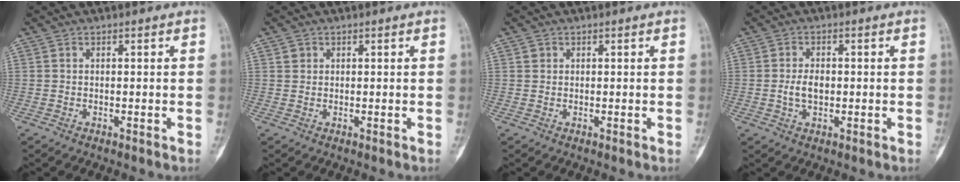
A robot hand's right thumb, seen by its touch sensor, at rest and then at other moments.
{"total": 1.1, "force": [0.5, 1.0, 0.2], "torque": [0.007, 0.000, 0.005]}
{"total": 0.8, "force": [0.3, 0.7, 0.1], "torque": [0.006, 0.001, 0.003]}
{"total": 3.9, "force": [-0.3, 2.4, 3.1], "torque": [-0.056, 0.005, -0.006]}